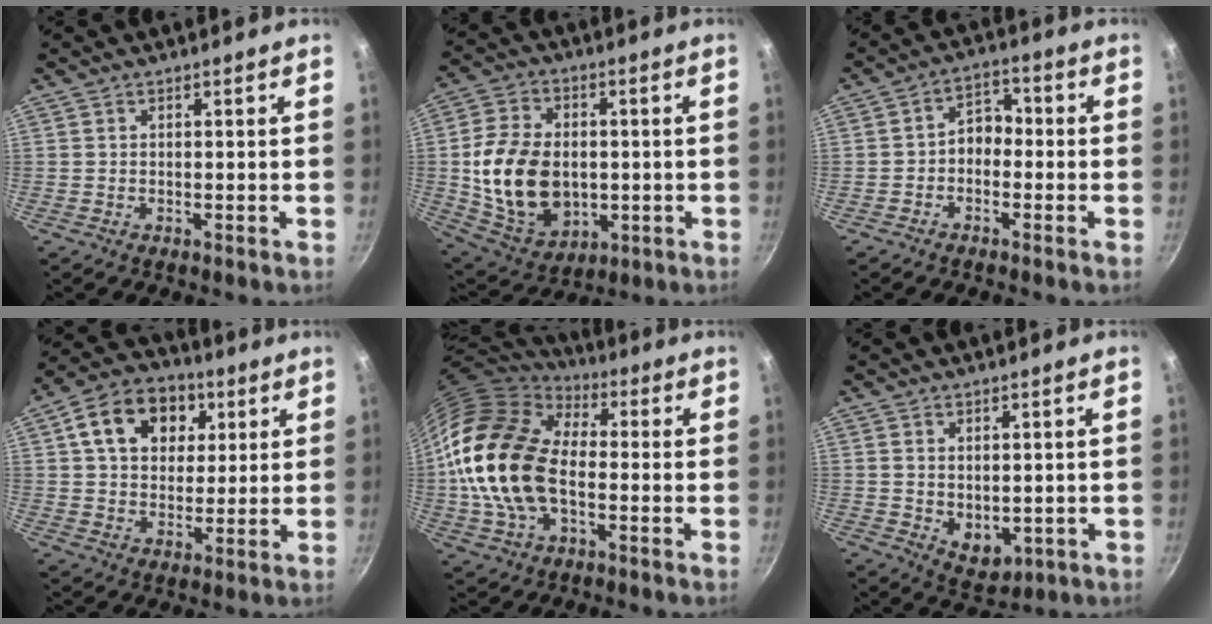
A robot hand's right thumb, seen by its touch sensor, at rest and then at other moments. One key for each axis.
{"total": 18.2, "fx": -1.0, "fy": 12.9, "fz": 12.7, "tx": -0.218, "ty": 0.002, "tz": -0.003}
{"total": 5.0, "fx": -1.3, "fy": 3.7, "fz": 3.1, "tx": -0.020, "ty": 0.029, "tz": -0.032}
{"total": 14.5, "fx": 5.0, "fy": 10.7, "fz": 8.3, "tx": -0.113, "ty": 0.006, "tz": 0.073}
{"total": 21.4, "fx": -1.3, "fy": 13.7, "fz": 16.4, "tx": -0.299, "ty": 0.027, "tz": -0.031}
{"total": 5.6, "fx": 0.4, "fy": 4.0, "fz": 4.0, "tx": -0.046, "ty": -0.017, "tz": 0.019}